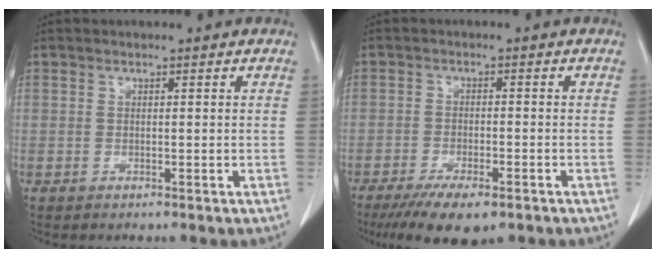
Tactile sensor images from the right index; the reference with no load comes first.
{"total": 8.5, "force": [-5.9, 2.4, 5.6], "torque": [-0.087, -0.015, -0.091]}